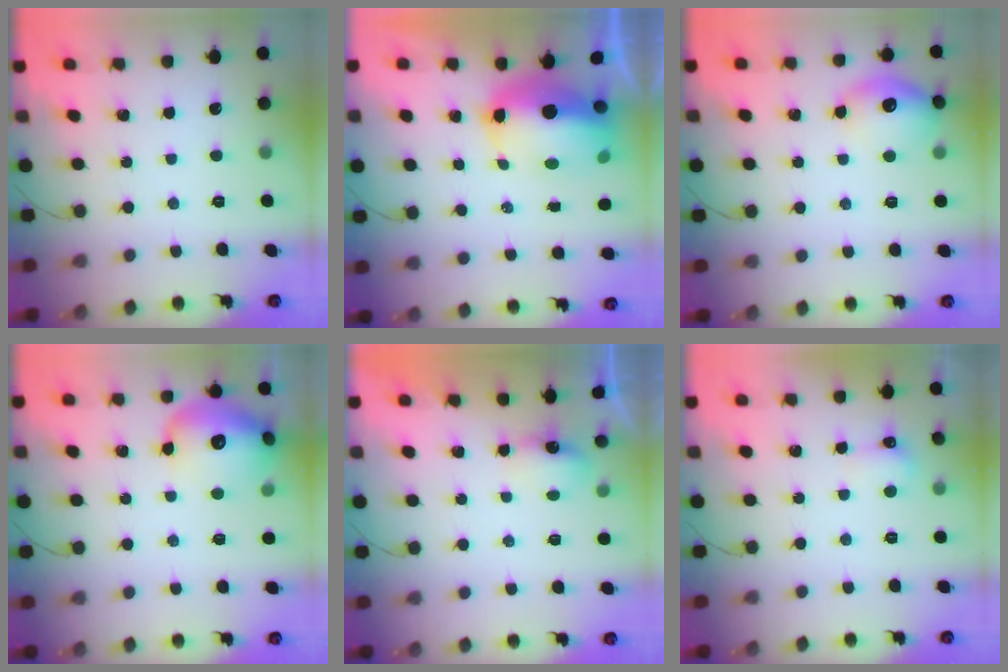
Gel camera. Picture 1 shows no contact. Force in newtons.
{"total": 11.7, "press": 11.5, "slide": 2.4}
{"total": 13.0, "press": 13.0, "slide": 0.6}
{"total": 17.7, "press": 17.6, "slide": 2.0}
{"total": 4.7, "press": 4.5, "slide": 1.3}
{"total": 4.9, "press": 4.7, "slide": 1.4}